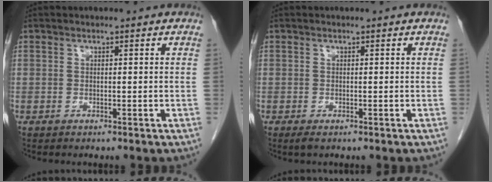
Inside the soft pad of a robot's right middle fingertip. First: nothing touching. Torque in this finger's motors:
{"motor_torque": [0.56, -0.17, 0.04, 0.01]}